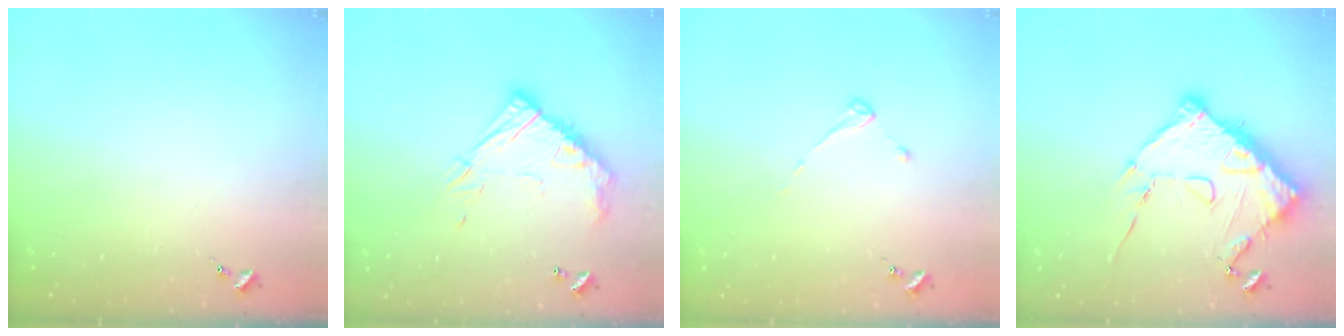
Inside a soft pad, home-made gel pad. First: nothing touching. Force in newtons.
{"total": 12.5, "press": 12.5, "slide": 1.0}
{"total": 2.6, "press": 2.5, "slide": 0.4}
{"total": 15.0, "press": 14.9, "slide": 1.5}